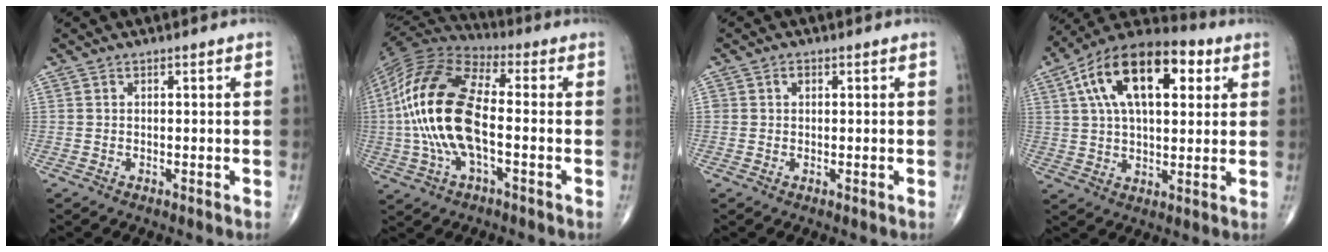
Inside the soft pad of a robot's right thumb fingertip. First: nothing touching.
{"total": 20.1, "force": [-1.5, 8.9, 18.0], "torque": [-0.381, 0.026, -0.033]}
{"total": 1.1, "force": [0.3, 0.9, 0.6], "torque": [-0.003, 0.002, 0.003]}
{"total": 20.2, "force": [6.8, 10.3, 16.1], "torque": [-0.255, 0.015, 0.105]}